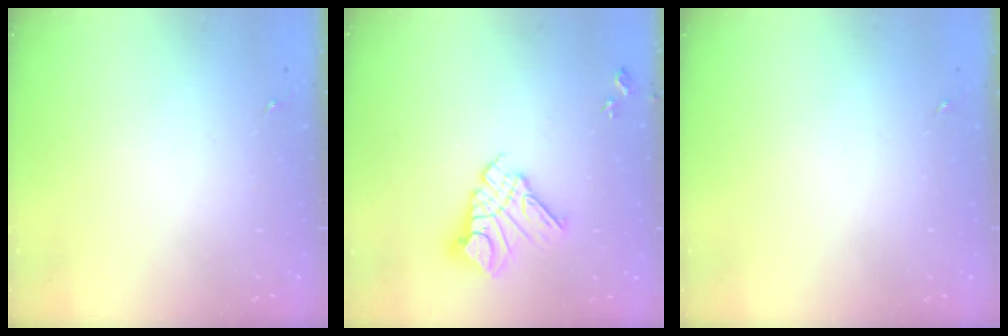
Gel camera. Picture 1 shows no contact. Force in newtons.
{"total": 14.1, "press": 14.1, "slide": 1.4}
{"total": 0.0}